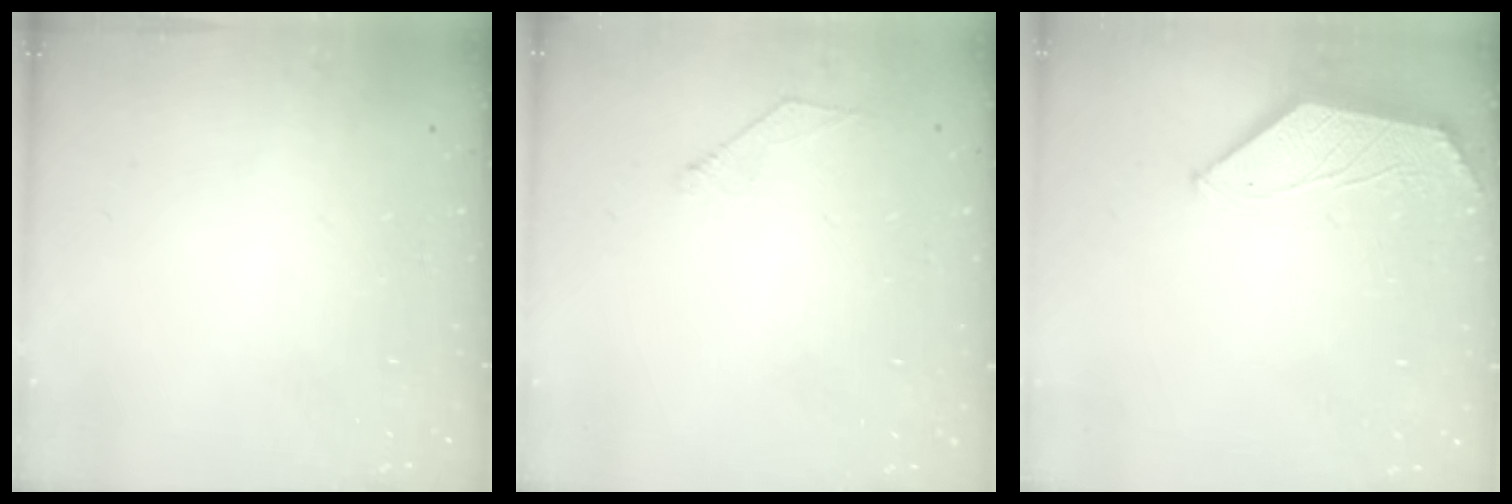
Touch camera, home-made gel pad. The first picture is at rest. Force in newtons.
{"total": 3.0, "press": 2.9, "slide": 0.7}
{"total": 1.0, "press": 1.0, "slide": 0.2}